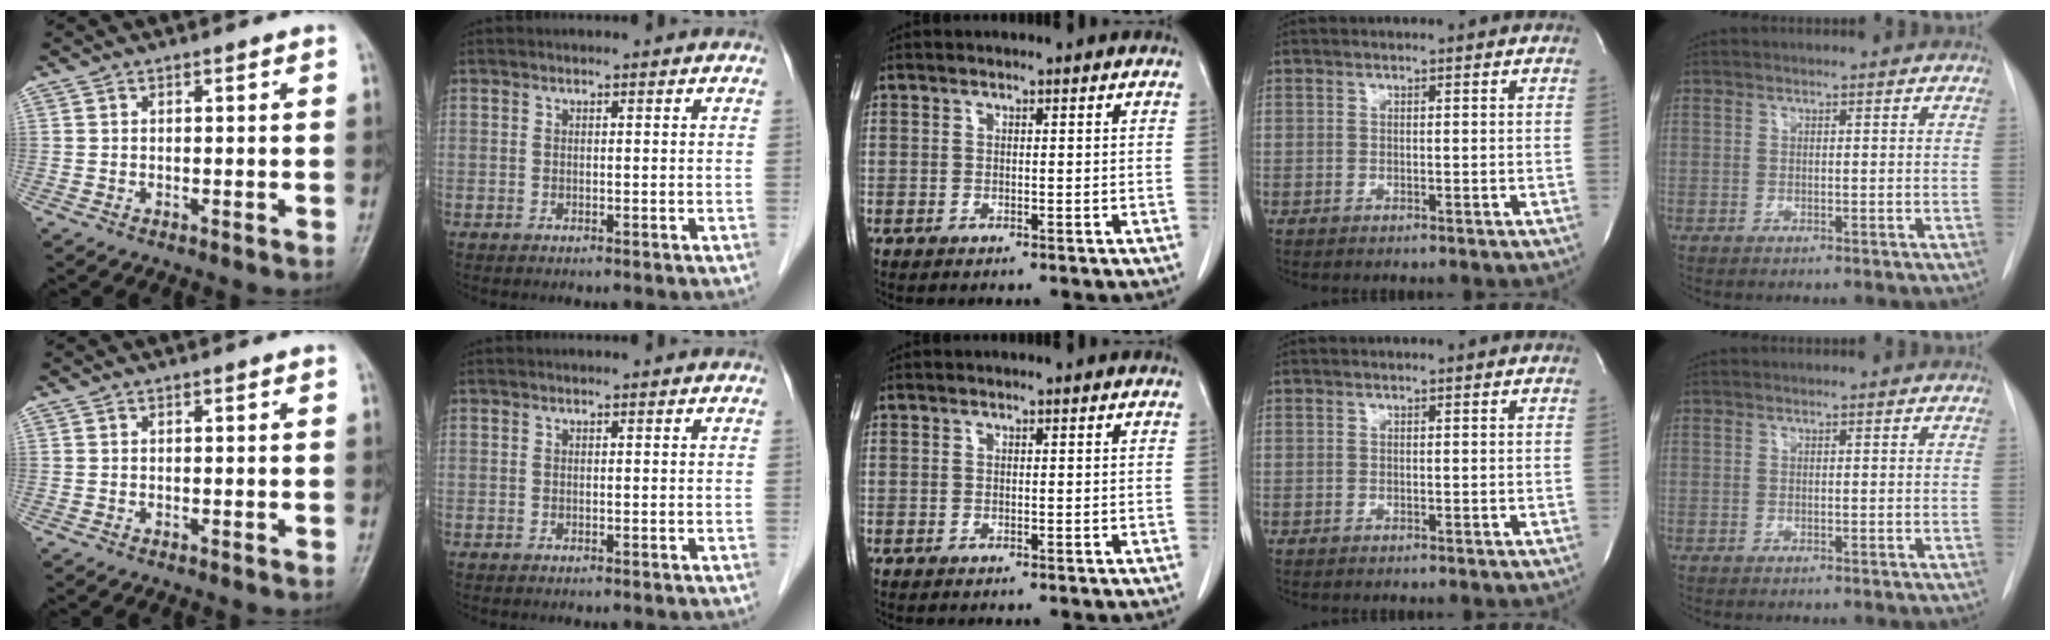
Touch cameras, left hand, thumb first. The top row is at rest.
{}